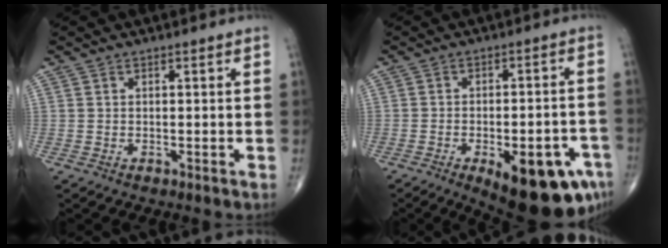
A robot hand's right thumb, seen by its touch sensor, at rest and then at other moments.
{"total": 18.0, "force": [-8.6, 6.8, 14.3], "torque": [-0.131, 0.023, -0.101]}